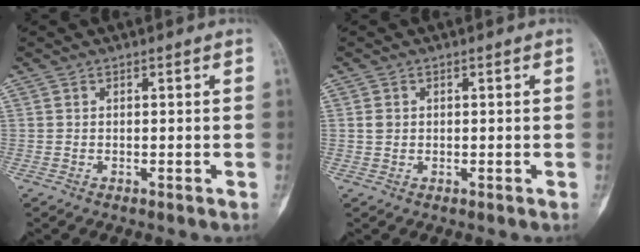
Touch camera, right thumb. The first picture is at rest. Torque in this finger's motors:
{"motor_torque": [0.14, 0.20, 0.18, -0.01, 0.01]}